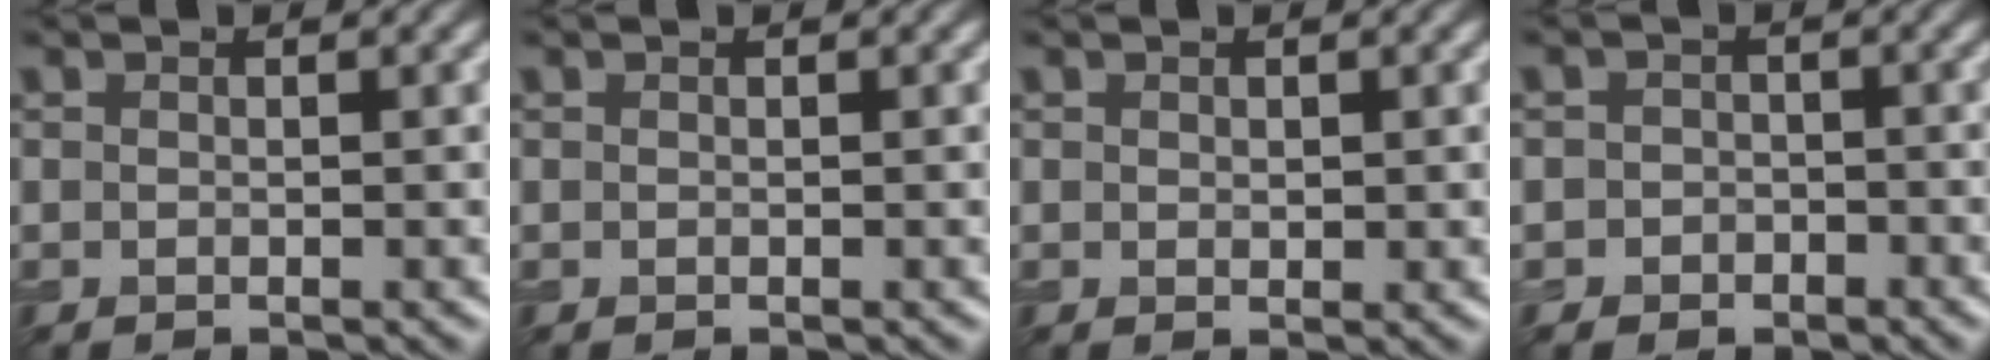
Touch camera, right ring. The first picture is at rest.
{"total": 0.0}
{"total": 0.5, "force": [0.2, 0.3, 0.3], "torque": [-0.004, -0.001, 0.004]}
{"total": 1.8, "force": [-0.7, 1.7, 0.3], "torque": [0.020, 0.002, -0.021]}